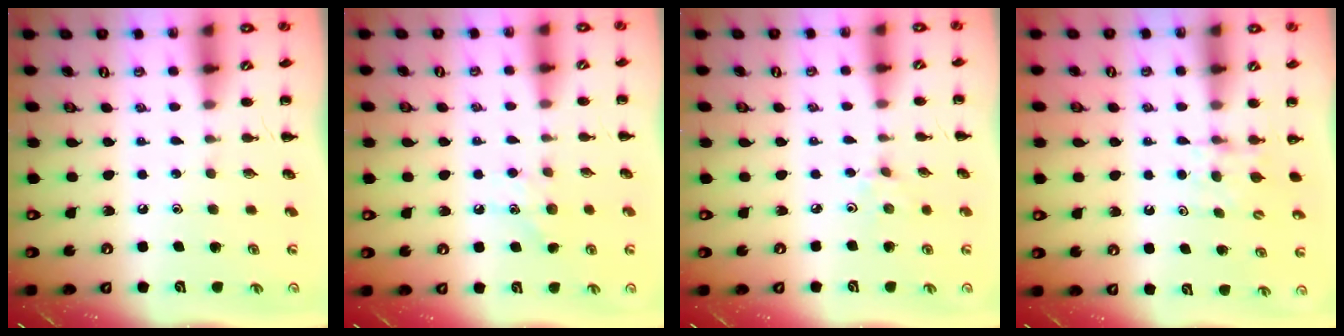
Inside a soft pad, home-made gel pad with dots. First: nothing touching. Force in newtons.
{"total": 5.0, "press": 4.6, "slide": 1.8}
{"total": 2.0, "press": 1.9, "slide": 0.7}
{"total": 4.8, "press": 4.6, "slide": 1.5}